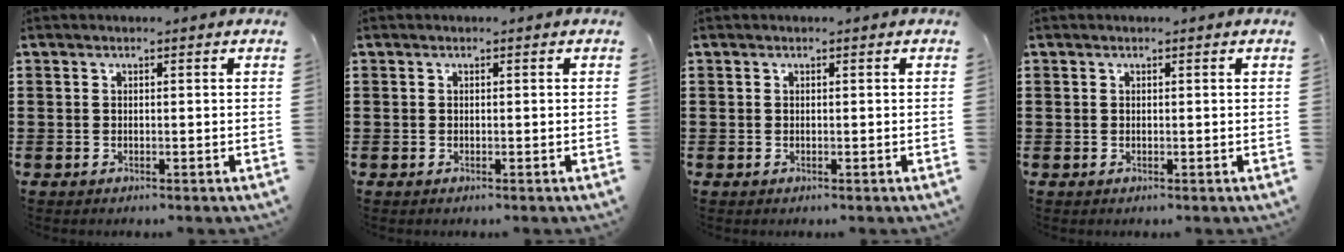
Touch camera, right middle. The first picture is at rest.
{"total": 0.0}
{"total": 0.0}
{"total": 0.0}